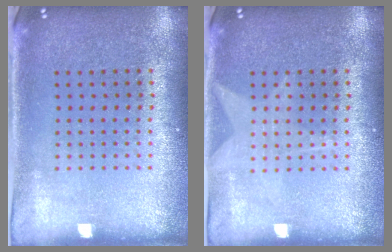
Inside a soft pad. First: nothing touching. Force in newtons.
{"total": 1.3, "press": 1.3, "slide": 0.1}